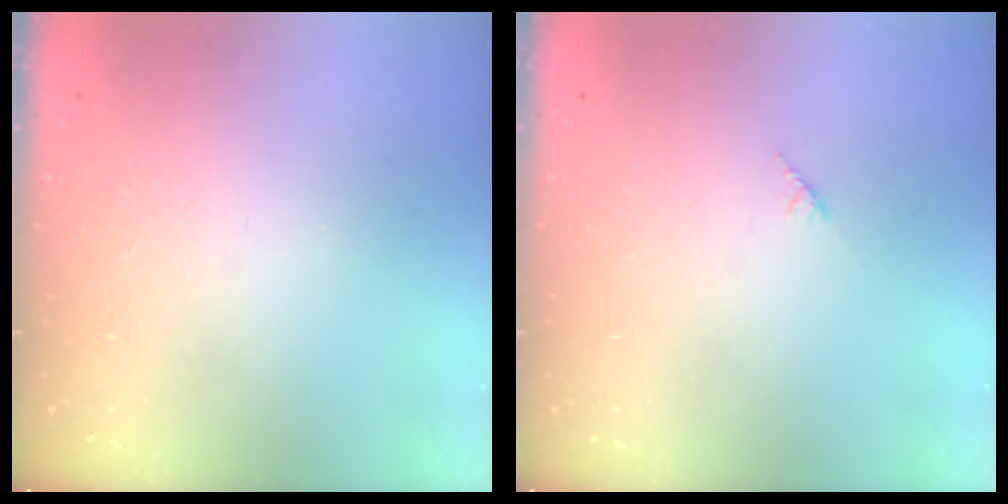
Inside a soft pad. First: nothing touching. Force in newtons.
{"total": 2.7, "press": 2.7, "slide": 0.2}